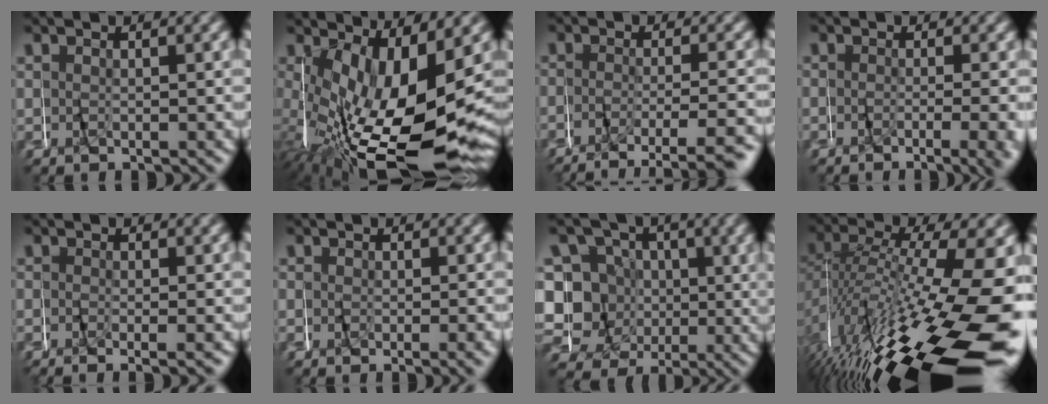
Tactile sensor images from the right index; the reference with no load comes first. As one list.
[{"total": 13.9, "force": [-4.8, 6.2, 11.5], "torque": [-0.220, -0.060, -0.038]}, {"total": 4.9, "force": [-3.9, 1.5, 2.5], "torque": [-0.041, -0.013, -0.060]}, {"total": 3.7, "force": [-1.5, 1.0, 3.2], "torque": [-0.028, -0.008, -0.023]}, {"total": 1.0, "force": [-0.9, 0.1, 0.5], "torque": [-0.006, -0.007, -0.017]}, {"total": 0.7, "force": [-0.4, 0.3, 0.5], "torque": [-0.004, -0.005, -0.006]}, {"total": 11.5, "force": [0.2, 10.6, 4.3], "torque": [-0.095, -0.018, -0.007]}, {"total": 17.8, "force": [-7.8, 7.4, 14.2], "torque": [-0.196, -0.028, -0.094]}]